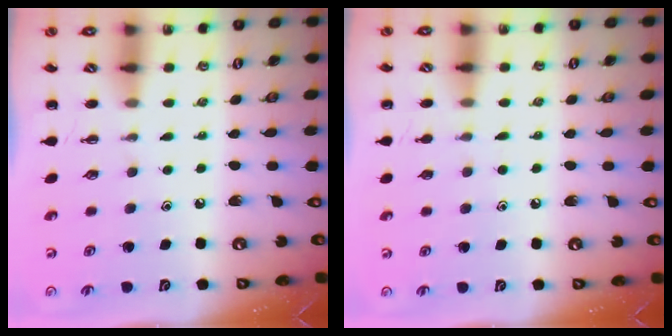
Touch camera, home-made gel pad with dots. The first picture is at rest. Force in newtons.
{"total": 2.6, "press": 2.4, "slide": 1.0}